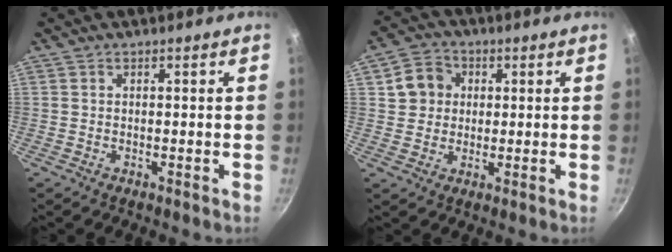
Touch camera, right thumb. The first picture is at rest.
{"total": 7.0, "force": [1.6, 6.3, 2.7], "torque": [-0.017, 0.012, 0.019]}